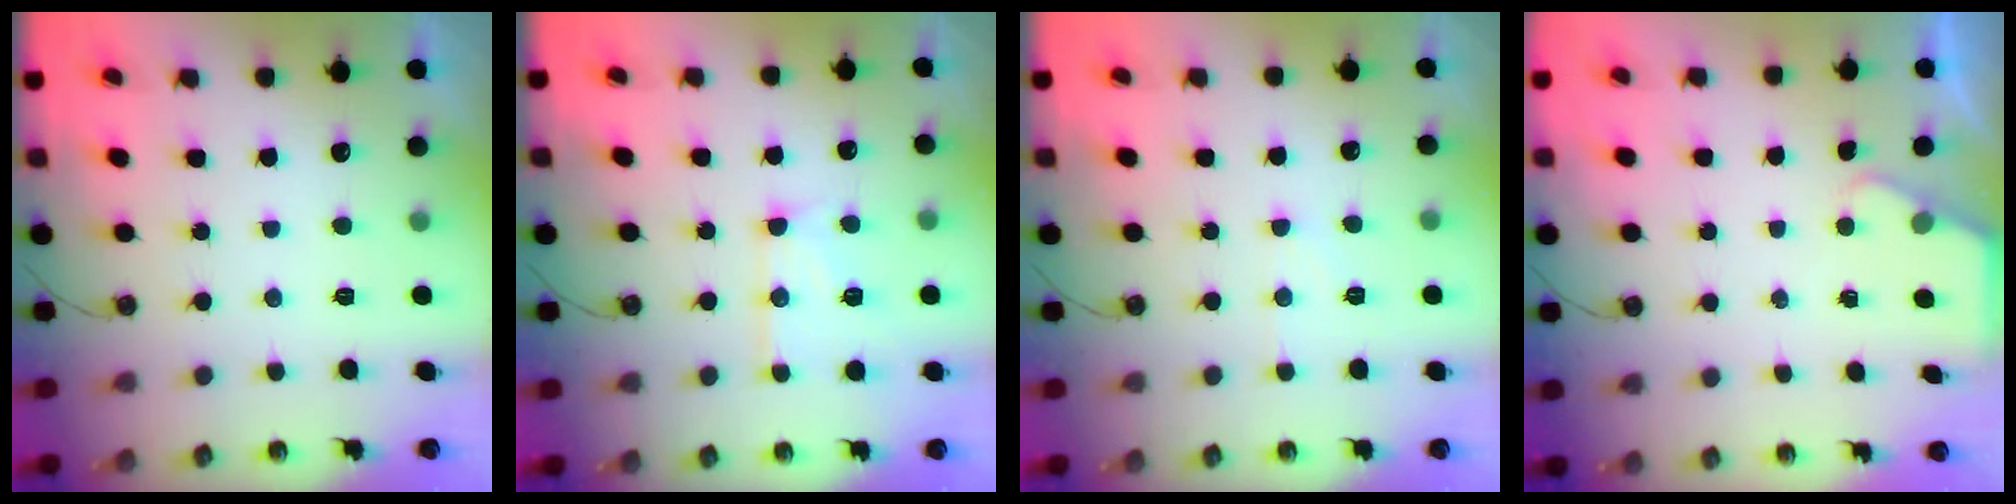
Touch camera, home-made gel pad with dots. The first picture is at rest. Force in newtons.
{"total": 10.1, "press": 10.1, "slide": 0.7}
{"total": 5.3, "press": 5.3, "slide": 0.5}
{"total": 1.7, "press": 1.7, "slide": 0.3}